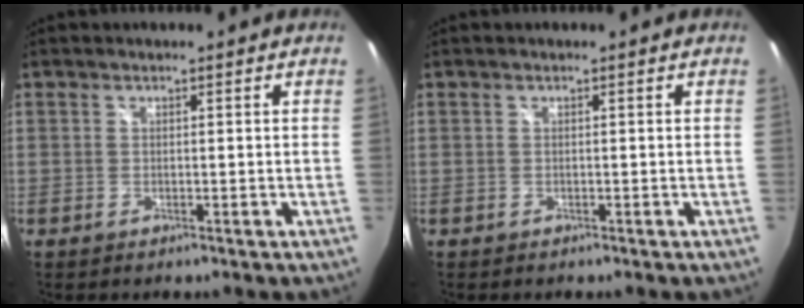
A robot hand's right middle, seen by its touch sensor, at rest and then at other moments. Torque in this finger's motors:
{"motor_torque": [0.12, -0.30, 0.01, 0.01]}